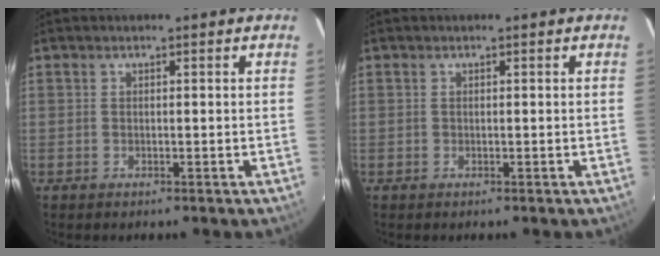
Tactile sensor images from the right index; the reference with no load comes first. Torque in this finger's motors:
{"motor_torque": [-0.09, 0.03, 0.01, 0.01]}